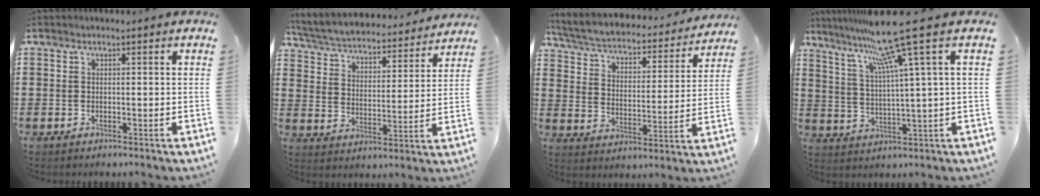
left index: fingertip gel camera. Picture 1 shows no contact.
{"total": 4.3, "force": [4.2, 0.1, 0.8], "torque": [-0.040, -0.034, 0.065]}
{"total": 3.9, "force": [3.6, 0.6, 1.4], "torque": [-0.048, -0.028, 0.052]}
{"total": 12.8, "force": [7.7, -1.1, 10.1], "torque": [-0.208, -0.027, 0.119]}